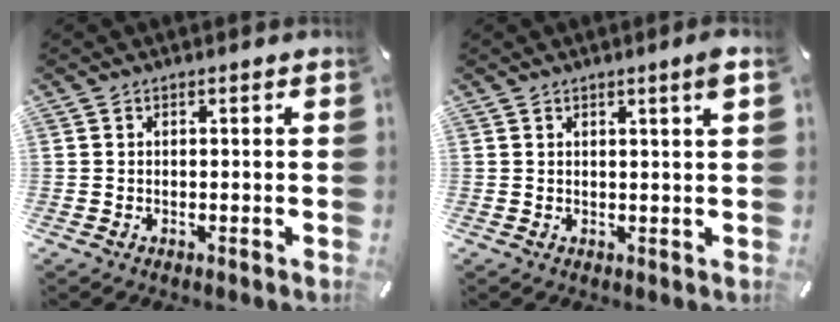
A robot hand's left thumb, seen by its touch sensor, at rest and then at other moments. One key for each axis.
{"total": 2.7, "fx": 1.3, "fy": 0.0, "fz": 2.4, "tx": -0.038, "ty": -0.006, "tz": 0.021}